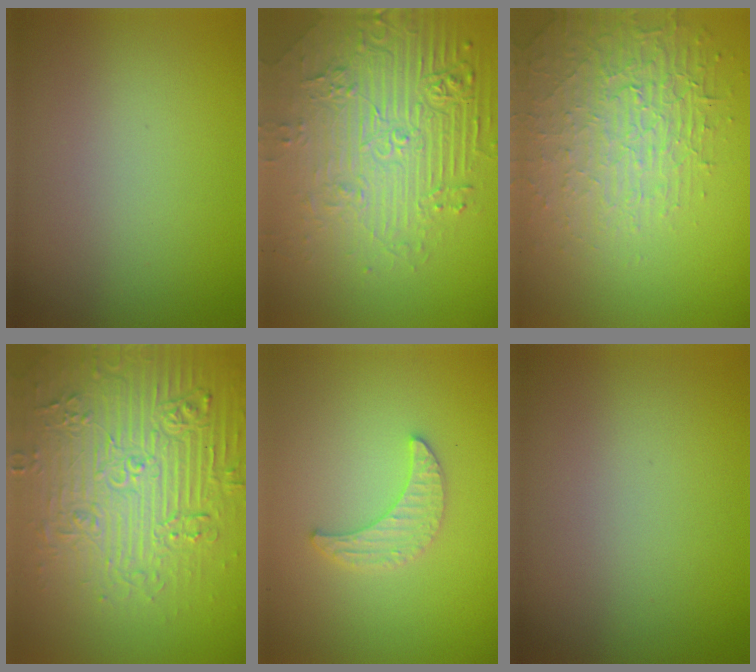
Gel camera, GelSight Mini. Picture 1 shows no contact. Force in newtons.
{"total": 8.1, "press": 5.8, "slide": 5.7}
{"total": 4.0, "press": 3.8, "slide": 1.2}
{"total": 8.1, "press": 7.8, "slide": 1.9}
{"total": 2.2, "press": 2.2, "slide": 0.5}
{"total": 0.0}